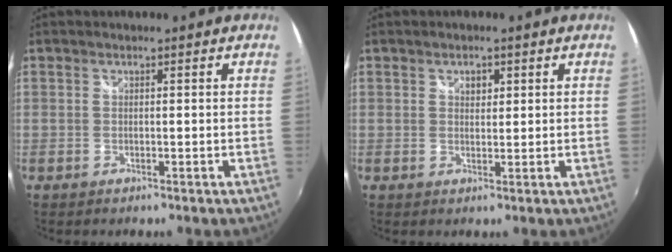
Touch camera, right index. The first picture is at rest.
{"total": 1.8, "force": [0.8, 1.3, 1.0], "torque": [-0.012, 0.005, 0.013]}